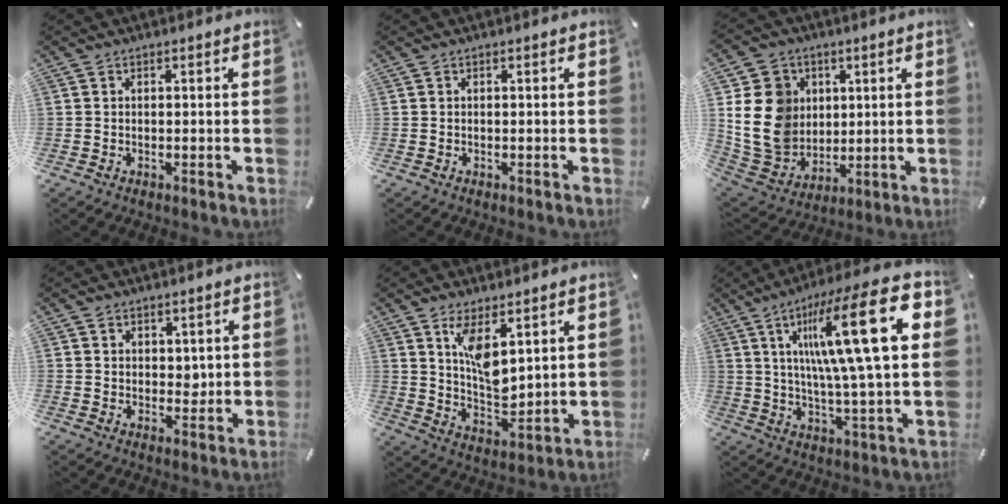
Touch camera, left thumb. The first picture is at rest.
{"total": 0.0}
{"total": 15.5, "force": [2.9, 13.7, 6.7], "torque": [-0.160, -0.015, 0.056]}
{"total": 3.9, "force": [2.0, 3.3, 0.5], "torque": [0.003, -0.008, 0.031]}
{"total": 10.0, "force": [5.1, 5.1, 6.9], "torque": [-0.129, -0.031, 0.089]}
{"total": 23.4, "force": [6.2, 4.1, 22.2], "torque": [-0.374, -0.023, 0.074]}